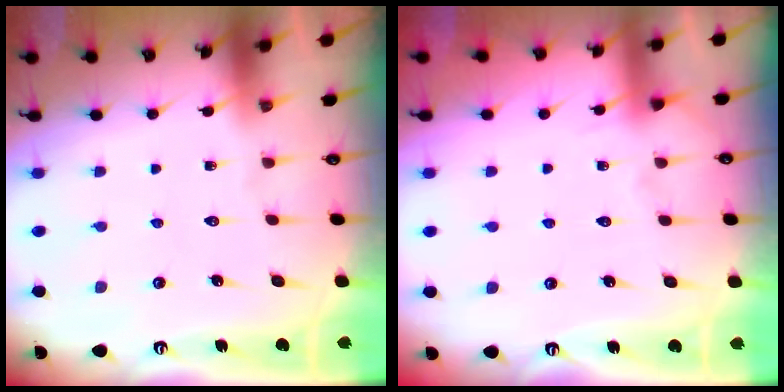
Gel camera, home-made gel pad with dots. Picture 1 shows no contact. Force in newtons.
{"total": 2.9, "press": 2.9, "slide": 0.4}